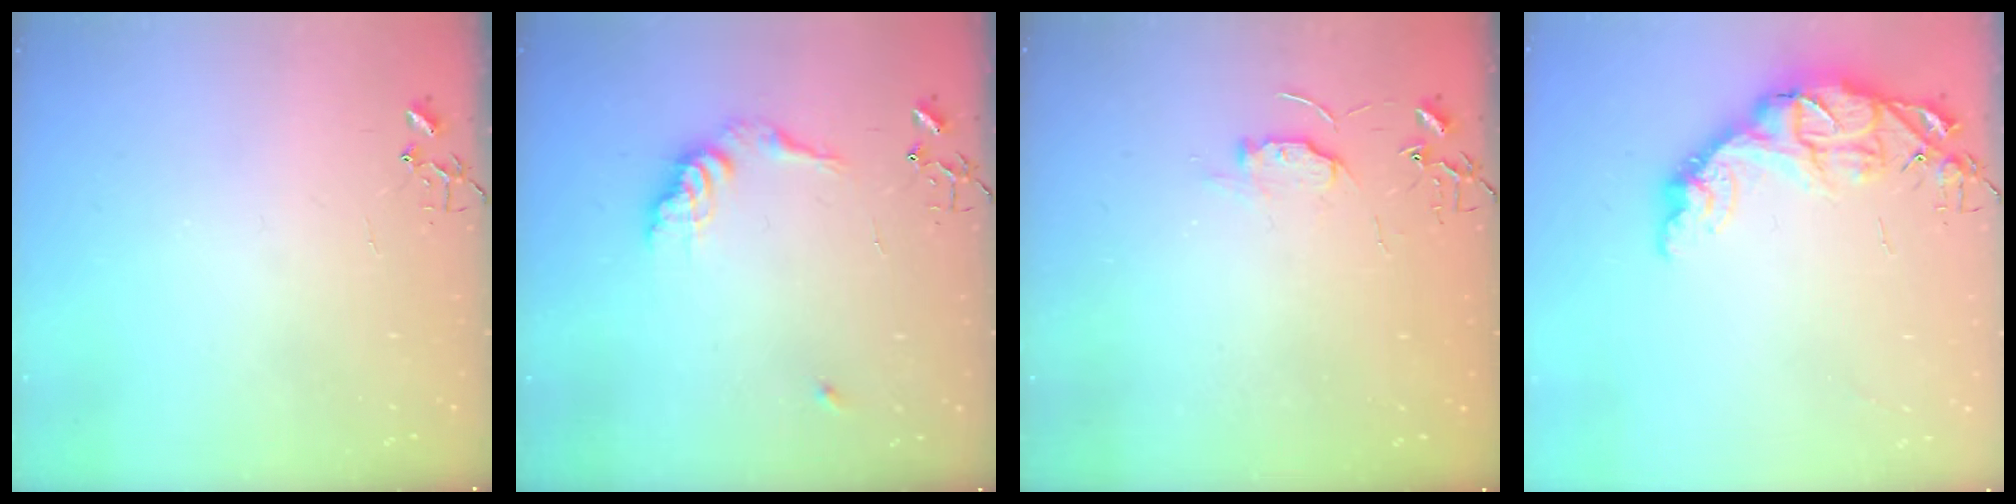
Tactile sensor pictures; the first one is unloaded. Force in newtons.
{"total": 10.8, "press": 10.7, "slide": 0.4}
{"total": 6.8, "press": 6.7, "slide": 0.7}
{"total": 14.4, "press": 14.4, "slide": 1.1}